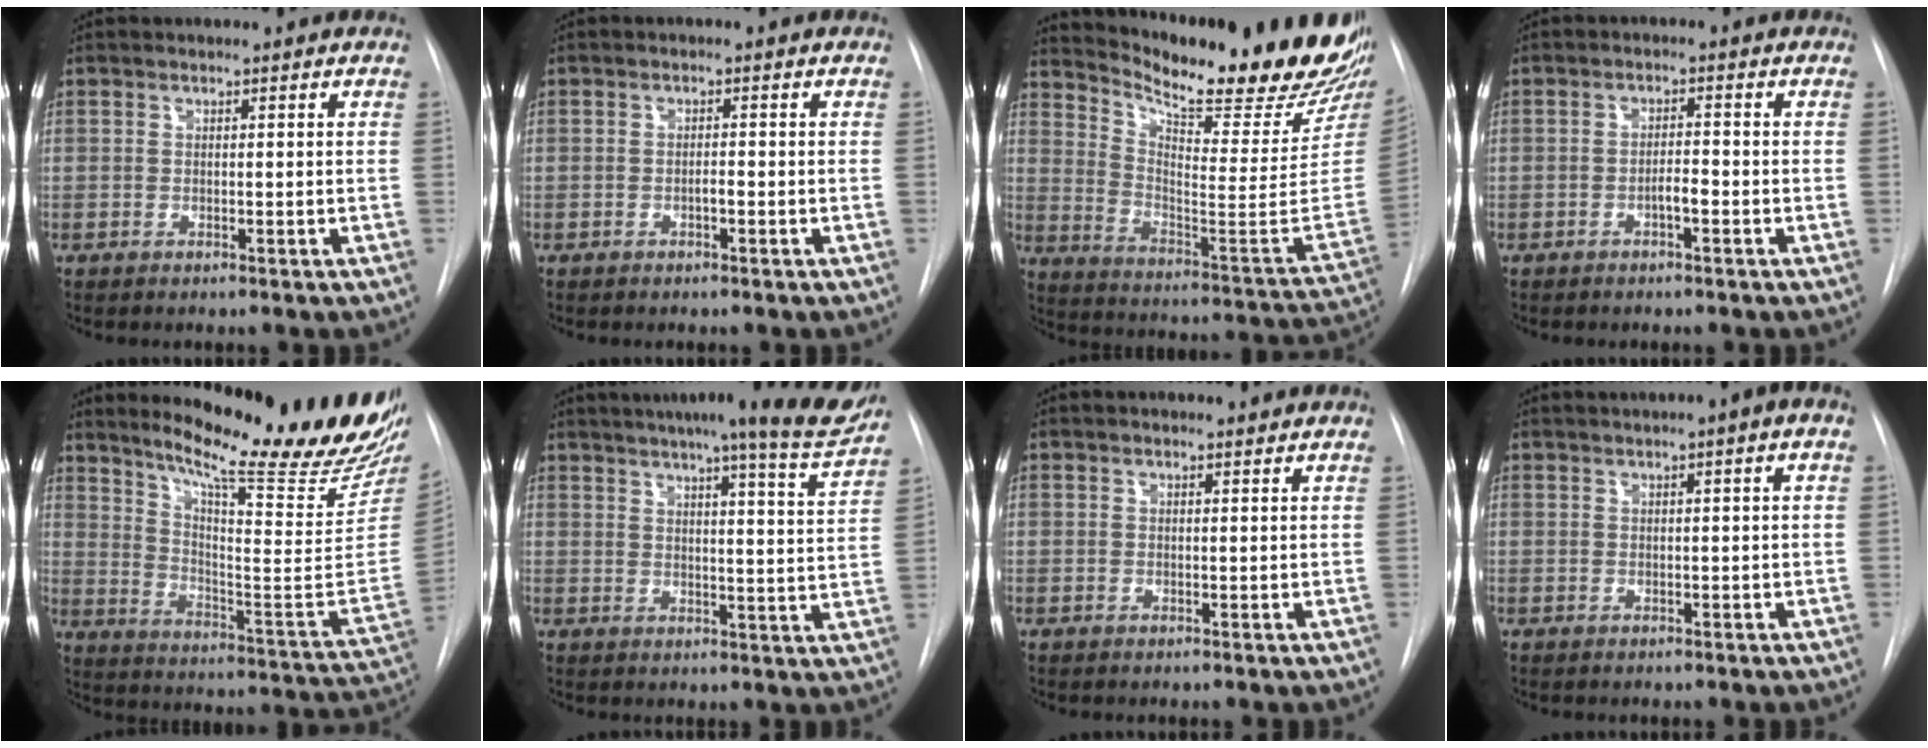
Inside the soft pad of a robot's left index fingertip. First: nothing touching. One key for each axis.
{"total": 0.9, "fx": -0.5, "fy": 0.1, "fz": 0.8, "tx": -0.013, "ty": 0.002, "tz": -0.008}
{"total": 27.6, "fx": 23.5, "fy": 4.7, "fz": 13.6, "tx": -0.218, "ty": -0.086, "tz": 0.312}
{"total": 2.0, "fx": -1.0, "fy": 0.4, "fz": 1.7, "tx": -0.026, "ty": 0.002, "tz": -0.018}
{"total": 25.1, "fx": 21.1, "fy": 1.9, "fz": 13.4, "tx": -0.208, "ty": -0.090, "tz": 0.284}
{"total": 18.0, "fx": 15.9, "fy": -0.7, "fz": 8.4, "tx": -0.123, "ty": -0.047, "tz": 0.191}
{"total": 1.1, "fx": 1.1, "fy": 0.1, "fz": 0.3, "tx": -0.010, "ty": 0.006, "tz": 0.017}
{"total": 2.8, "fx": 1.1, "fy": 0.1, "fz": 2.6, "tx": -0.042, "ty": 0.011, "tz": 0.016}